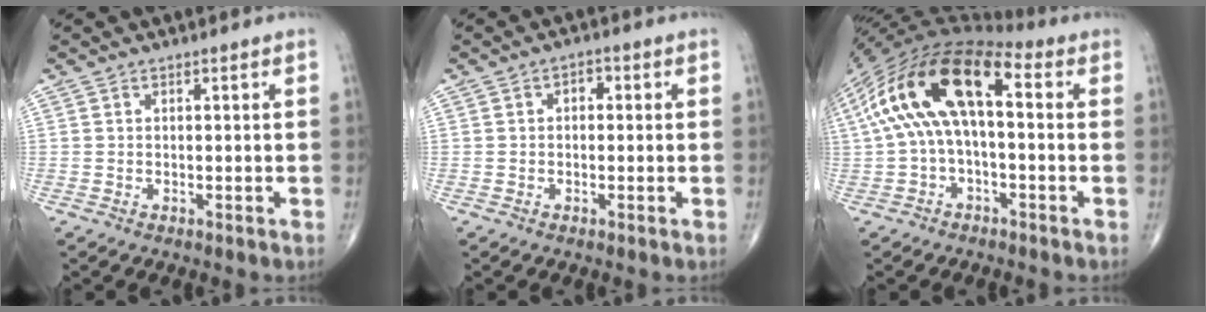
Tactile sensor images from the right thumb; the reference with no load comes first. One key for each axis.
{"total": 2.3, "fx": 0.3, "fy": 1.5, "fz": 1.7, "tx": -0.015, "ty": 0.010, "tz": 0.000}
{"total": 18.1, "fx": 1.9, "fy": 8.4, "fz": 15.9, "tx": -0.302, "ty": 0.053, "tz": 0.022}